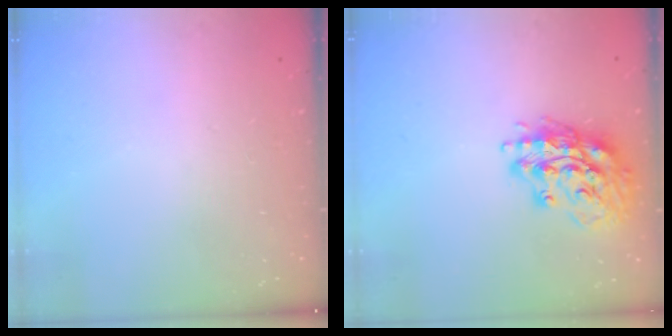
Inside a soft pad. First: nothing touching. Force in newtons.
{"total": 16.7, "press": 16.5, "slide": 2.3}